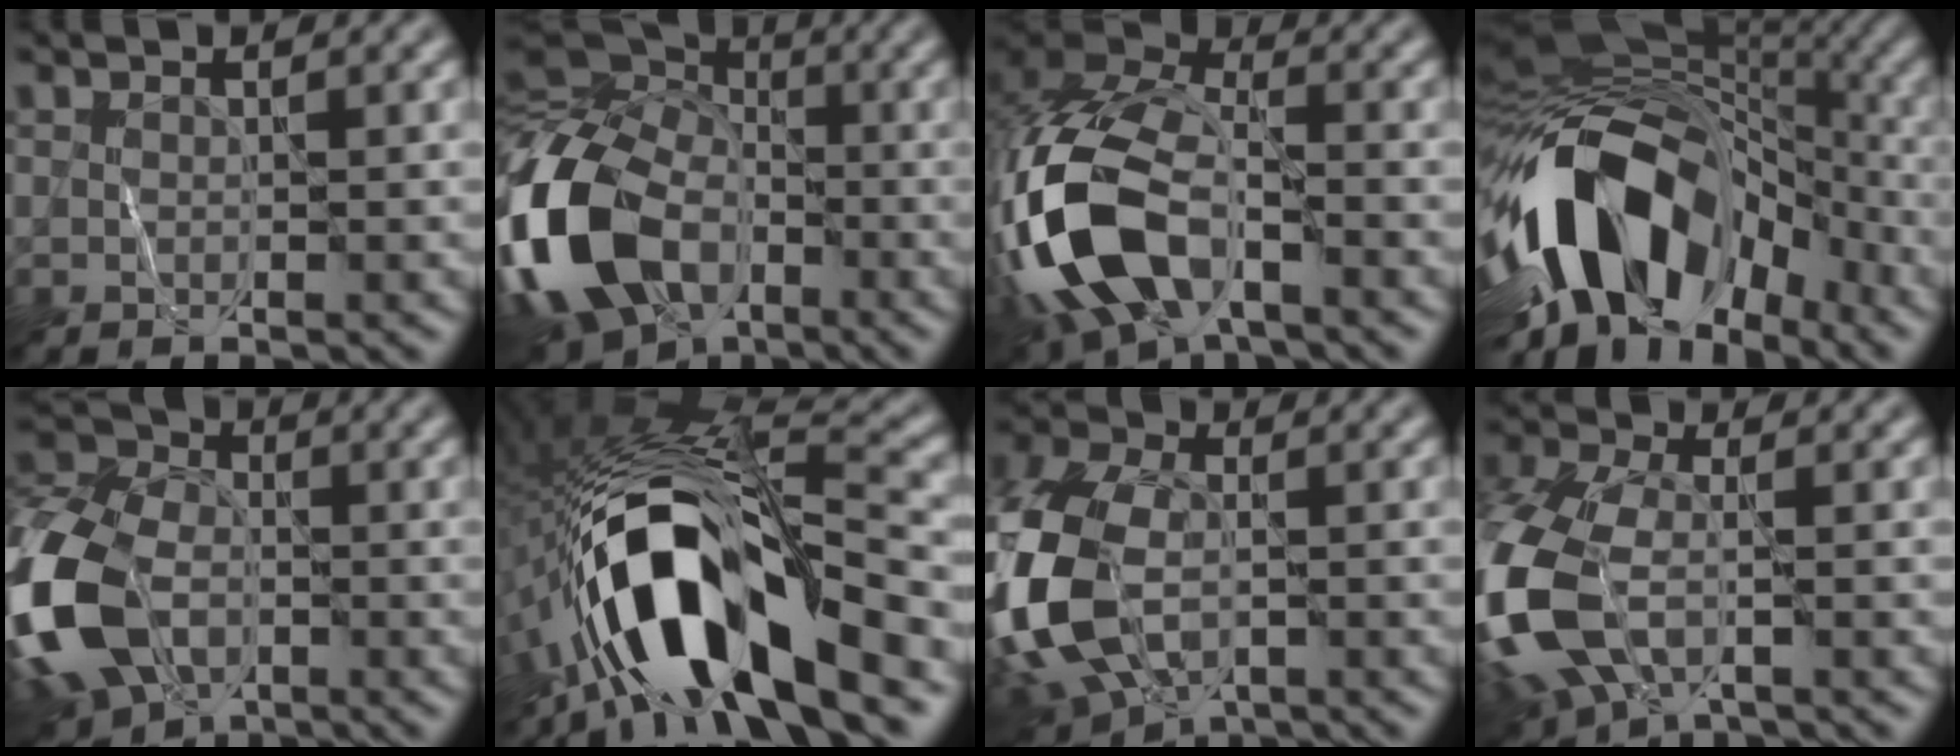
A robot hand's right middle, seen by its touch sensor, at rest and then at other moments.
{"total": 16.7, "force": [-6.5, 11.2, 10.6], "torque": [-0.256, -0.017, -0.128]}
{"total": 14.1, "force": [-5.2, 7.6, 10.7], "torque": [-0.246, -0.007, -0.099]}
{"total": 14.0, "force": [-5.4, 8.5, 9.8], "torque": [-0.158, 0.014, -0.103]}
{"total": 14.5, "force": [-5.8, 9.1, 9.7], "torque": [-0.246, -0.020, -0.126]}
{"total": 13.8, "force": [-6.3, 4.4, 11.4], "torque": [-0.205, 0.015, -0.114]}
{"total": 12.2, "force": [-3.6, 7.5, 9.0], "torque": [-0.224, -0.017, -0.070]}
{"total": 11.5, "force": [-4.2, 6.1, 8.9], "torque": [-0.235, -0.017, -0.084]}